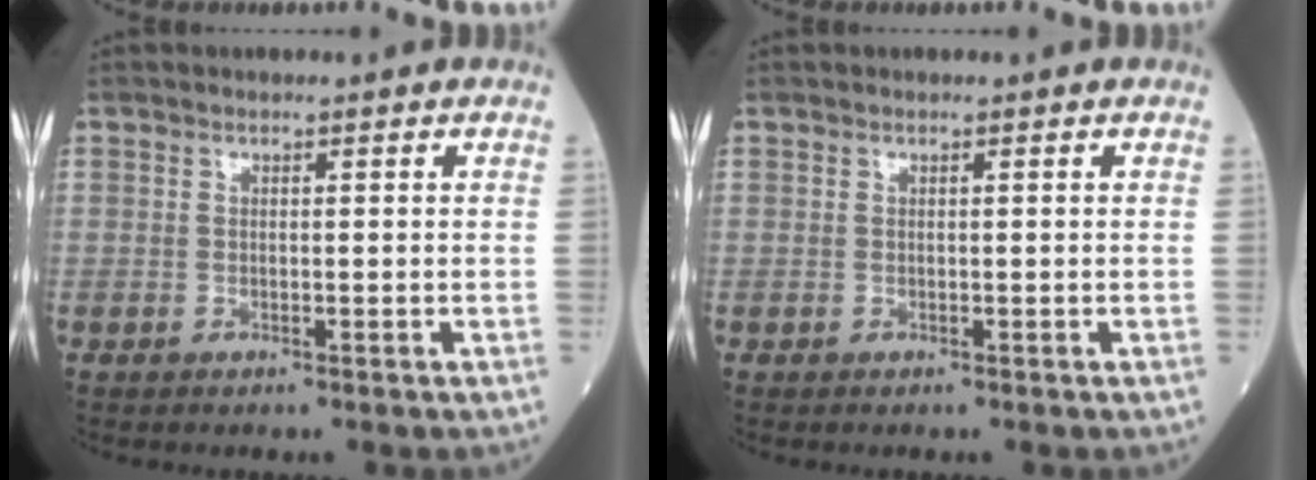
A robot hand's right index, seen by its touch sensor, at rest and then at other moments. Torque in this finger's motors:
{"motor_torque": [-0.20, 0.01, -0.03, -0.01]}